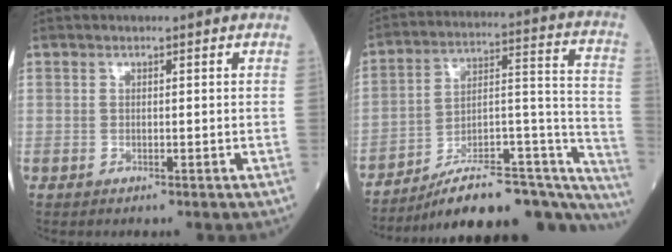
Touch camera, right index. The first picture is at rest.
{"total": 25.4, "force": [-20.3, 6.2, 13.9], "torque": [-0.121, 0.051, -0.292]}